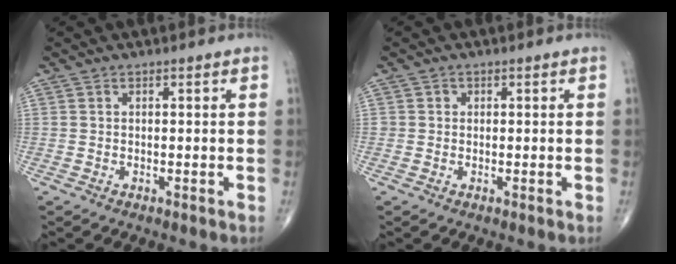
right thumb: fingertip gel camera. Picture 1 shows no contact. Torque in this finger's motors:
{"motor_torque": [0.17, 0.04, 0.18, 0.12, -0.01]}